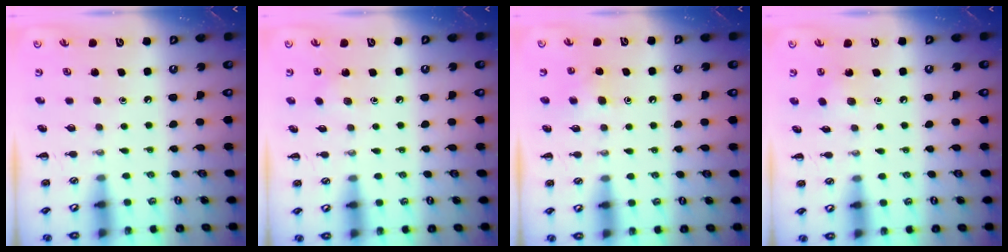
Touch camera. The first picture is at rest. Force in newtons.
{"total": 5.3, "press": 5.1, "slide": 1.4}
{"total": 4.2, "press": 4.0, "slide": 1.3}
{"total": 5.1, "press": 4.9, "slide": 1.4}